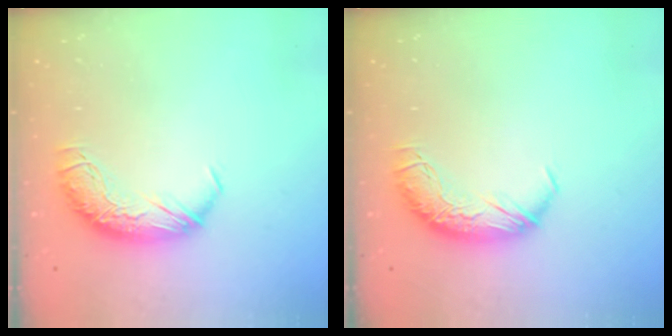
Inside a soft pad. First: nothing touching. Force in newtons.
{"total": 0.0}